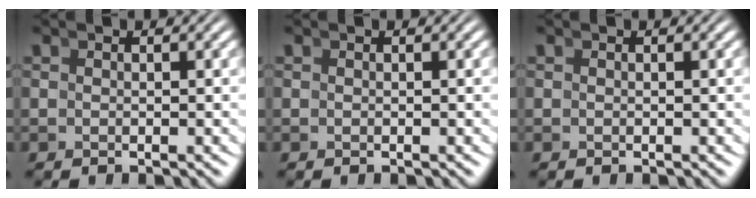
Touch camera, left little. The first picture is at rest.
{"total": 0.0}
{"total": 0.0}